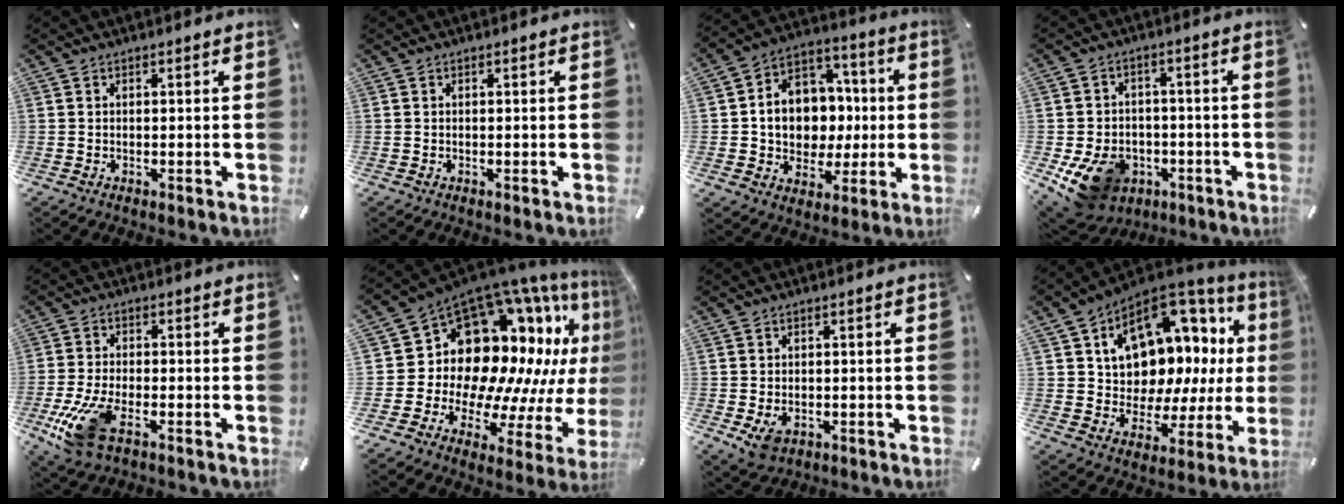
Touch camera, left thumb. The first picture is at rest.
{"total": 0.0}
{"total": 13.0, "force": [-0.7, 11.6, 5.9], "torque": [-0.106, 0.008, 0.000]}
{"total": 12.6, "force": [-6.0, 9.4, 5.8], "torque": [-0.125, 0.031, -0.101]}
{"total": 10.9, "force": [-4.8, 5.2, 8.4], "torque": [-0.188, -0.002, -0.086]}
{"total": 18.5, "force": [8.7, 12.7, 10.3], "torque": [-0.145, -0.118, 0.175]}
{"total": 3.9, "force": [-1.2, 3.0, 2.2], "torque": [-0.040, 0.000, -0.023]}
{"total": 14.2, "force": [7.0, 10.0, 7.3], "torque": [-0.110, -0.076, 0.127]}